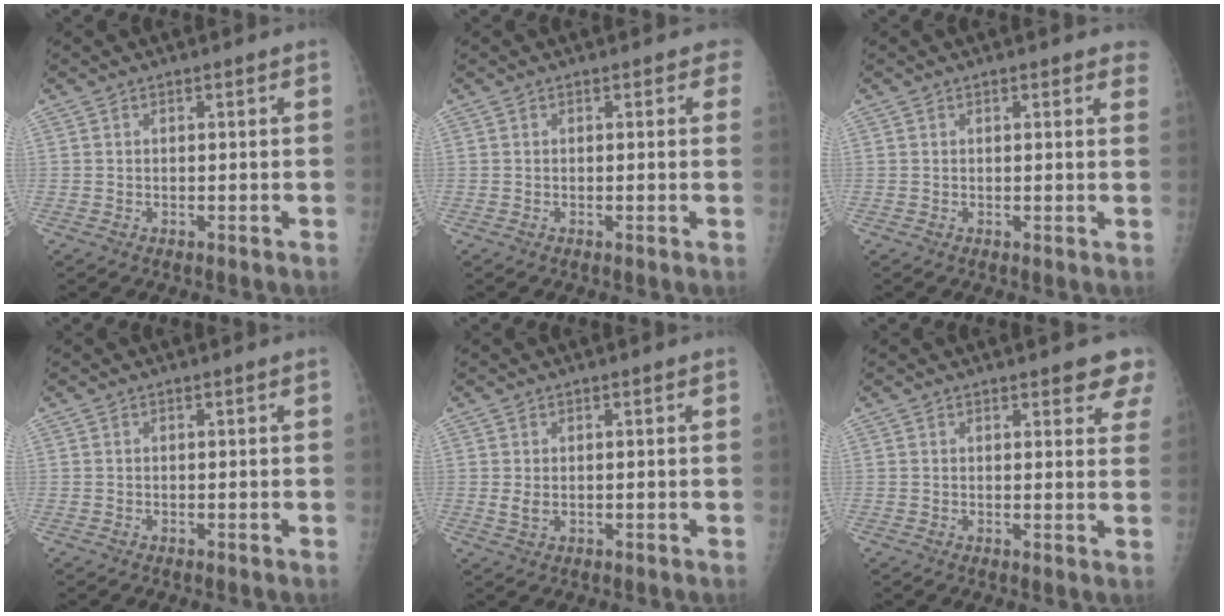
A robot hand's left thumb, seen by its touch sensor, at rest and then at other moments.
{"total": 1.5, "force": [0.9, 1.1, 0.6], "torque": [0.016, -0.002, -0.003]}
{"total": 3.0, "force": [2.3, 1.2, 1.4], "torque": [0.010, -0.003, 0.017]}
{"total": 0.0}
{"total": 1.7, "force": [0.1, 1.1, 1.3], "torque": [-0.021, -0.005, 0.008]}
{"total": 5.5, "force": [4.3, 2.0, 2.9], "torque": [0.000, -0.016, 0.038]}